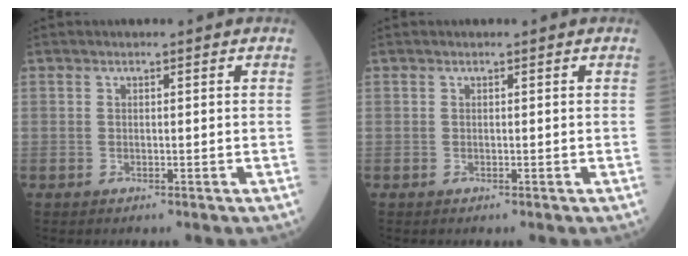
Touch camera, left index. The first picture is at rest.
{"total": 0.0}